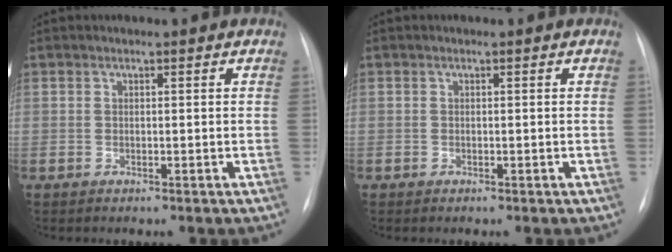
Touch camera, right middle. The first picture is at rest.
{"total": 0.0}